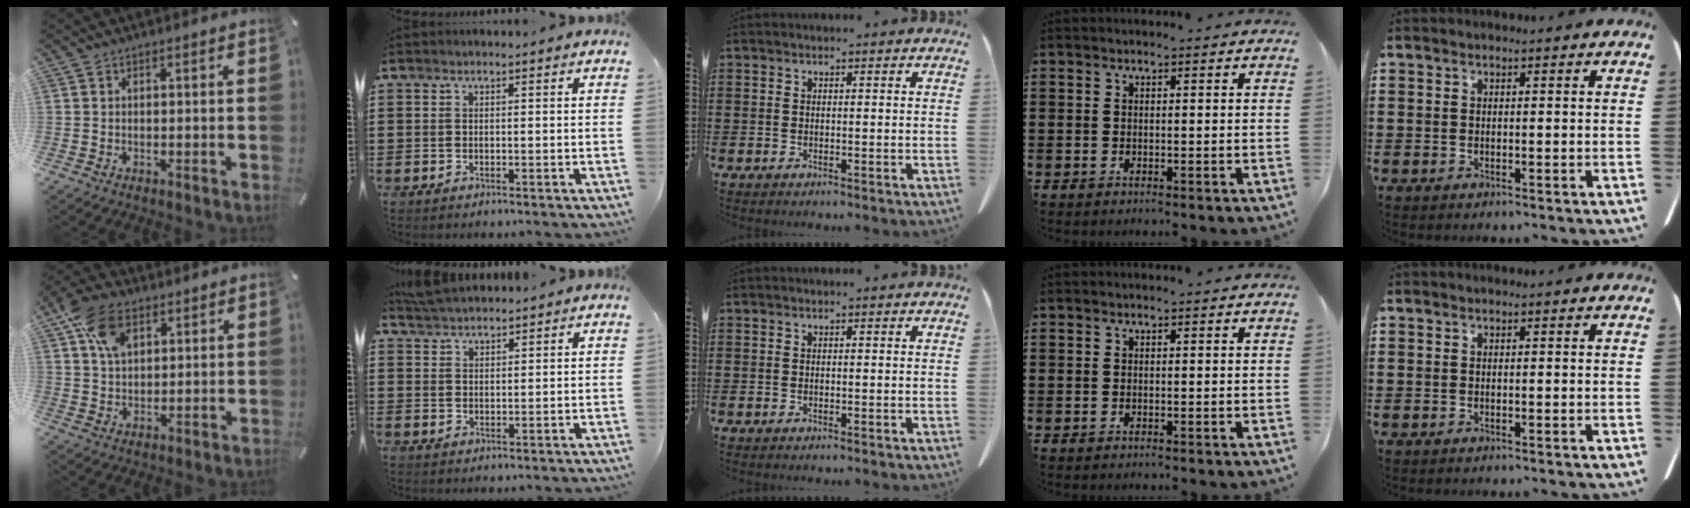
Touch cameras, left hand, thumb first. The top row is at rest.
{"thumb": {"total": 10.9, "force": [4.8, 7.1, 6.7], "torque": [-0.130, 0.000, 0.092]}, "index": {"total": 3.7, "force": [3.6, 0.8, 0.3], "torque": [-0.016, -0.004, 0.072]}}